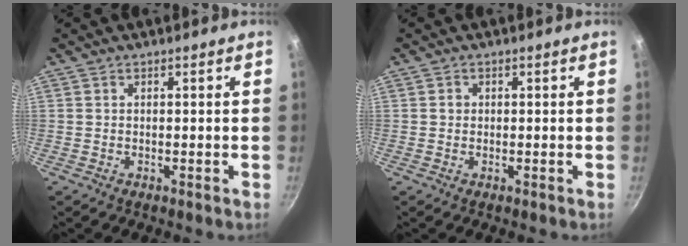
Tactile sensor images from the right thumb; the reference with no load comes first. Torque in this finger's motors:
{"motor_torque": [0.00, 0.23, 0.53, -0.34, 0.00]}